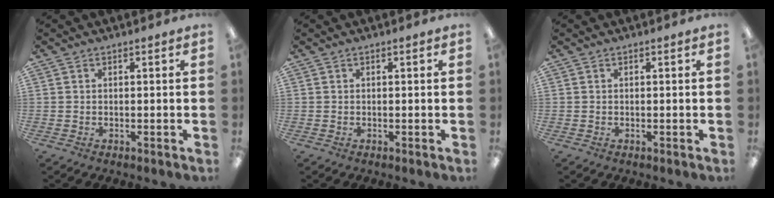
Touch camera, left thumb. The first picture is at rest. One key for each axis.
{"total": 0.0}
{"total": 0.0}